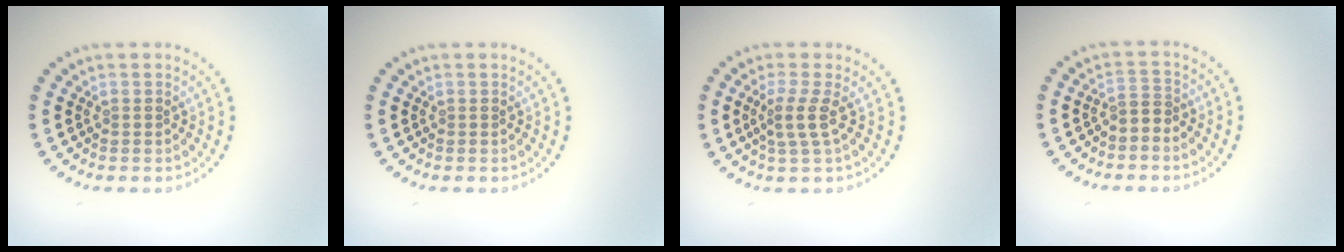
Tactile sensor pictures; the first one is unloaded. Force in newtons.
{"total": 0.0}
{"total": 2.2, "press": 1.6, "slide": 1.4}
{"total": 1.6, "press": 1.2, "slide": 1.1}